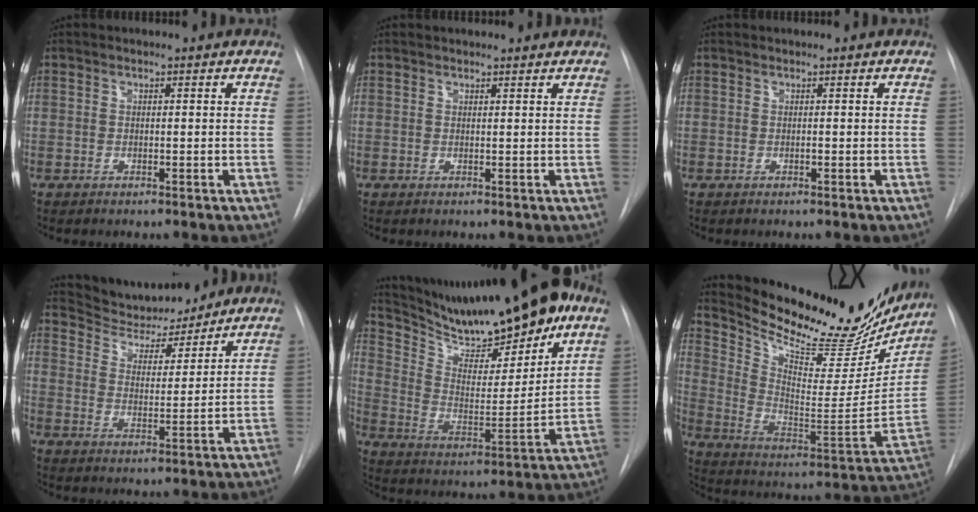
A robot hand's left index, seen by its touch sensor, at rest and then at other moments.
{"total": 4.1, "force": [3.9, 0.5, 0.8], "torque": [-0.013, 0.022, 0.043]}
{"total": 0.0}
{"total": 10.8, "force": [10.2, 2.7, 2.3], "torque": [-0.037, -0.001, 0.171]}
{"total": 22.5, "force": [17.6, 3.5, 13.5], "torque": [-0.230, -0.003, 0.286]}
{"total": 28.4, "force": [24.6, 7.8, 11.8], "torque": [-0.197, -0.058, 0.346]}